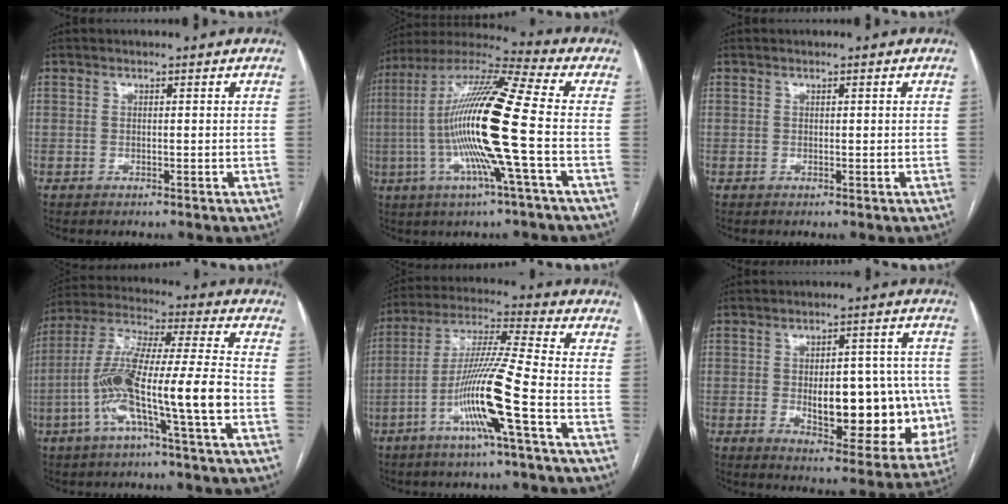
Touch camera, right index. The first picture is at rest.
{"total": 18.8, "force": [-2.8, -0.3, 18.6], "torque": [-0.366, -0.001, -0.070]}
{"total": 0.0}
{"total": 15.7, "force": [-4.8, 0.3, 14.9], "torque": [-0.292, 0.010, -0.095]}
{"total": 13.4, "force": [-5.1, -1.2, 12.3], "torque": [-0.242, -0.002, -0.102]}
{"total": 18.2, "force": [-2.2, 7.9, 16.2], "torque": [-0.184, 0.019, -0.003]}